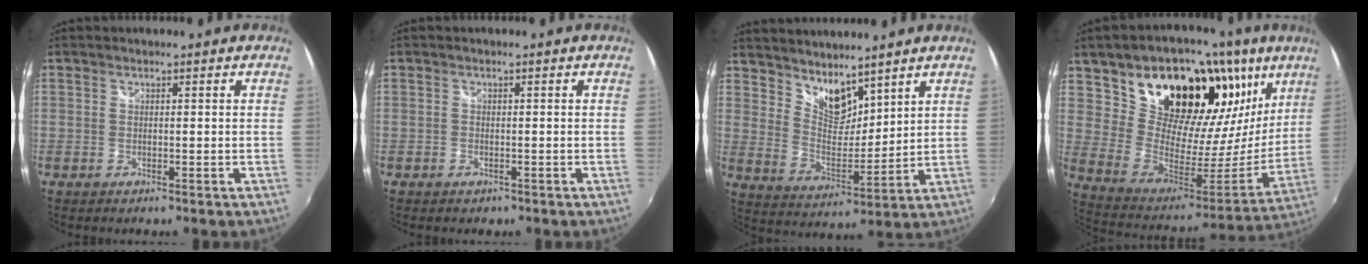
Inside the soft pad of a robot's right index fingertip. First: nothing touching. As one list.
[{"total": 1.5, "force": [-0.9, 1.1, 0.4], "torque": [-0.009, -0.001, -0.012]}, {"total": 9.4, "force": [7.7, 3.7, 3.9], "torque": [-0.060, -0.005, 0.148]}, {"total": 30.7, "force": [17.8, 18.5, 16.9], "torque": [-0.312, 0.014, 0.310]}]